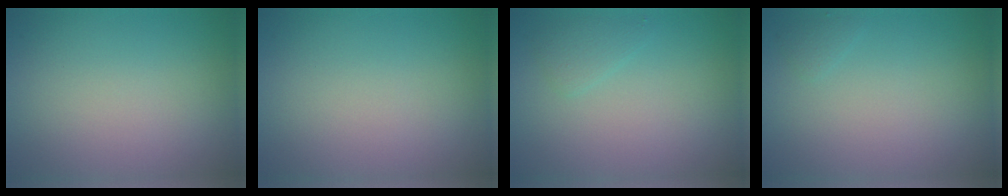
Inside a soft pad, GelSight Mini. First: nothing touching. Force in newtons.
{"total": 0.0}
{"total": 1.1, "press": 1.1, "slide": 0.1}
{"total": 0.5, "press": 0.5, "slide": 0.1}